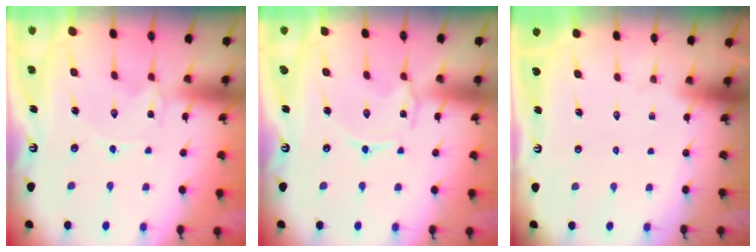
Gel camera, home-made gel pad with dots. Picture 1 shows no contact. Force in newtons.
{"total": 1.2, "press": 1.2, "slide": 0.2}
{"total": 0.0}